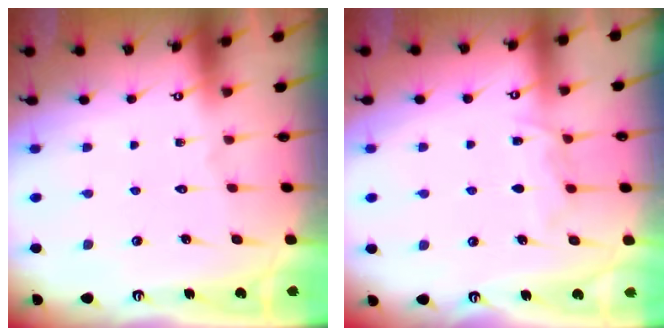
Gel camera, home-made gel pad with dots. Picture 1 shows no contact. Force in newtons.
{"total": 6.5, "press": 6.4, "slide": 0.8}